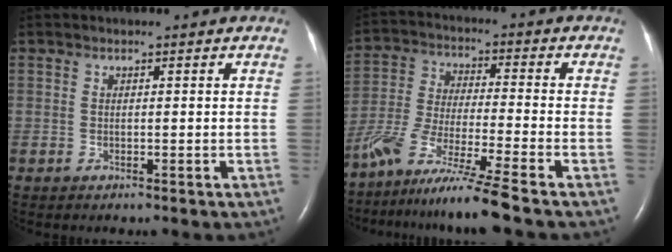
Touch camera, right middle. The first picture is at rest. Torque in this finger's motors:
{"motor_torque": [1.07, -1.08, 0.18, 0.09]}